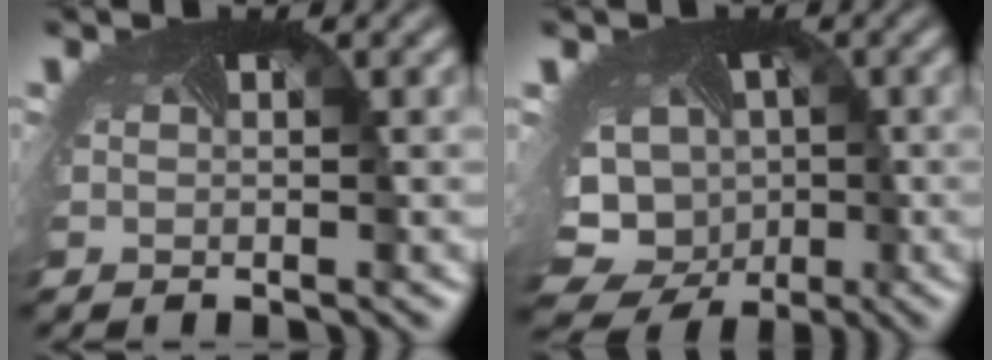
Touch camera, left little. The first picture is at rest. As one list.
[{"total": 12.6, "force": [-4.1, 10.6, 5.6], "torque": [-0.090, -0.049, -0.057]}]